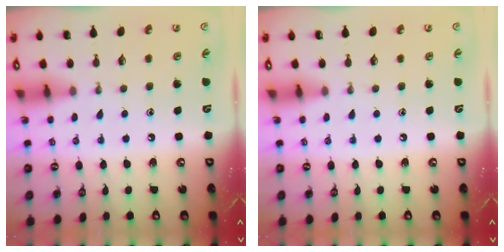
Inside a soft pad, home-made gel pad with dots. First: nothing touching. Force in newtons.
{"total": 0.0}